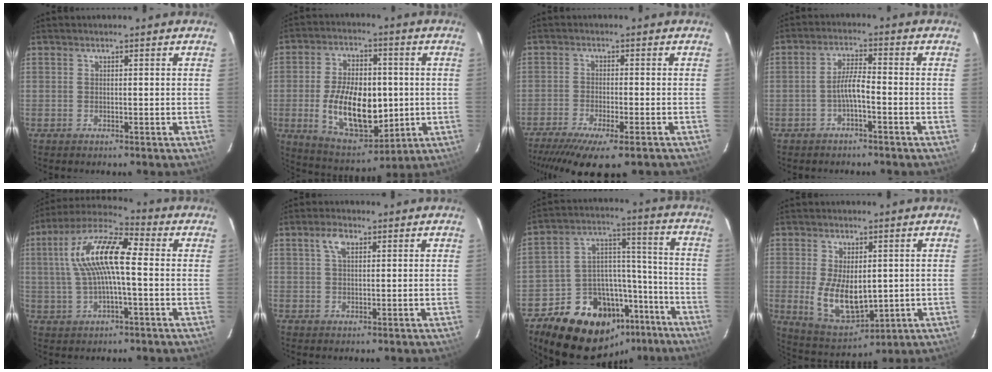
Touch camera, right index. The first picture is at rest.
{"total": 17.0, "force": [-1.7, 9.6, 14.0], "torque": [-0.260, 0.000, -0.009]}
{"total": 13.5, "force": [-10.4, 2.5, 8.2], "torque": [-0.169, -0.048, -0.164]}
{"total": 3.7, "force": [-1.8, 0.4, 3.2], "torque": [-0.067, 0.009, -0.035]}
{"total": 13.9, "force": [1.4, 4.1, 13.2], "torque": [-0.258, 0.025, 0.017]}
{"total": 3.2, "force": [1.4, 1.6, 2.3], "torque": [-0.046, 0.009, 0.026]}
{"total": 21.0, "force": [-14.8, 12.6, 8.0], "torque": [-0.160, 0.073, -0.202]}
{"total": 11.3, "force": [-0.1, 6.2, 9.4], "torque": [-0.193, -0.017, 0.017]}